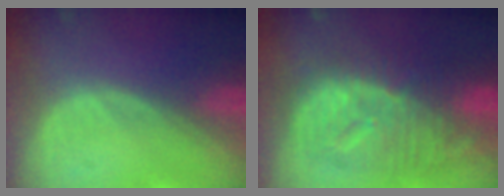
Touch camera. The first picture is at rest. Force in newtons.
{"total": 12.3, "press": 12.3, "slide": 1.1}